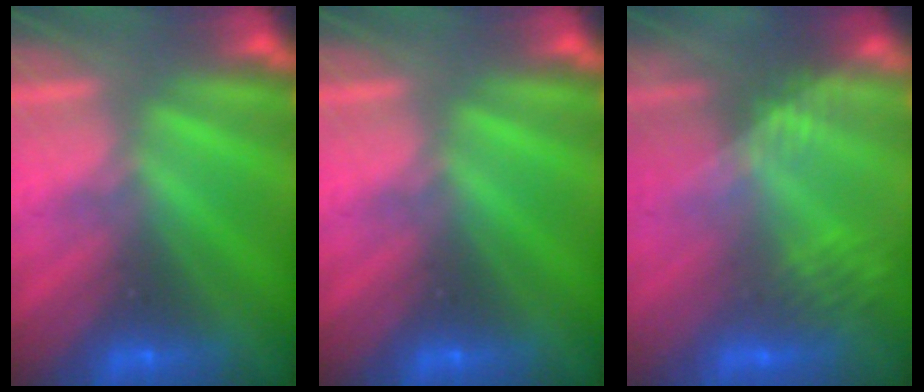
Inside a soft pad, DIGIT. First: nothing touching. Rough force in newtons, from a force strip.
{"total": 0.0}
{"total": 2.4}